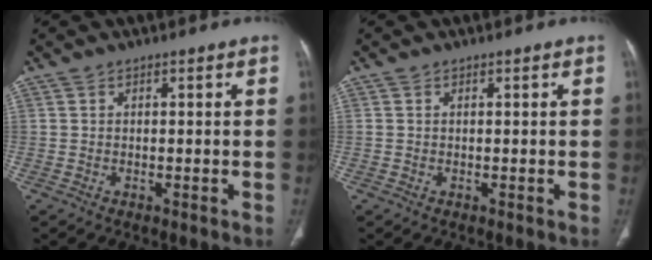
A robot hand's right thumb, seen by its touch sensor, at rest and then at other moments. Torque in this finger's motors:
{"motor_torque": [0.52, 0.35, 0.13, 0.37, 0.03]}